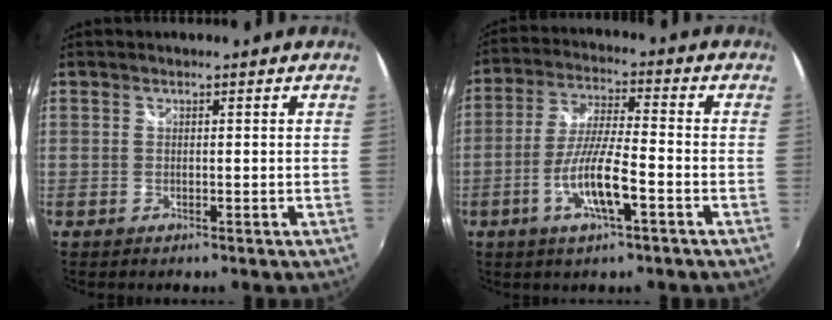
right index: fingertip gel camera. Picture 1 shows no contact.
{"total": 10.0, "force": [-4.1, 1.3, 9.0], "torque": [-0.183, -0.003, -0.076]}